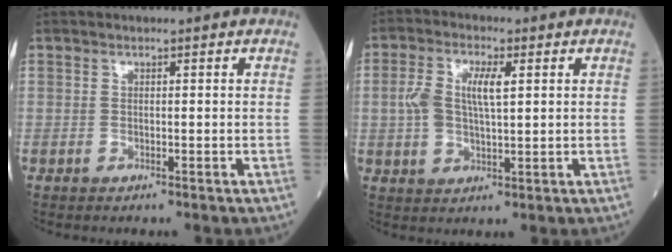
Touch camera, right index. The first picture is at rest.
{"total": 7.0, "force": [1.4, 2.5, 6.4], "torque": [-0.141, 0.016, 0.029]}